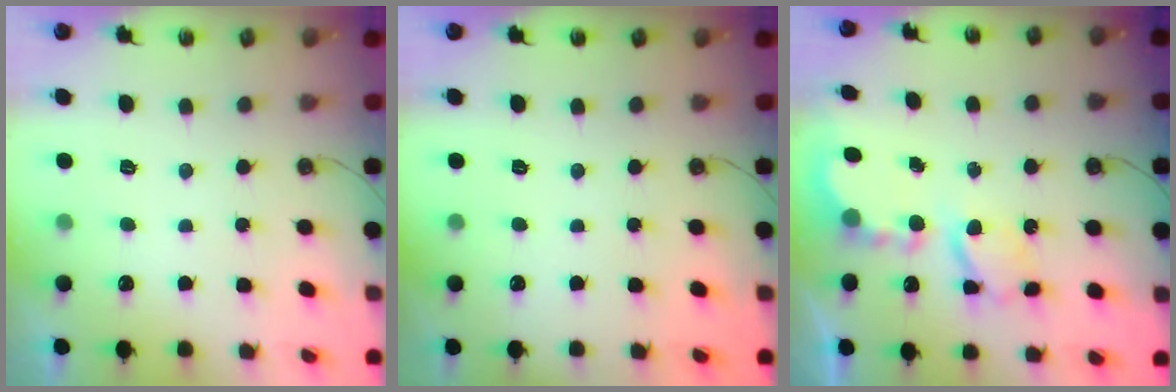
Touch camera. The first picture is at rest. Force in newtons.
{"total": 0.0}
{"total": 6.4, "press": 6.4, "slide": 0.3}